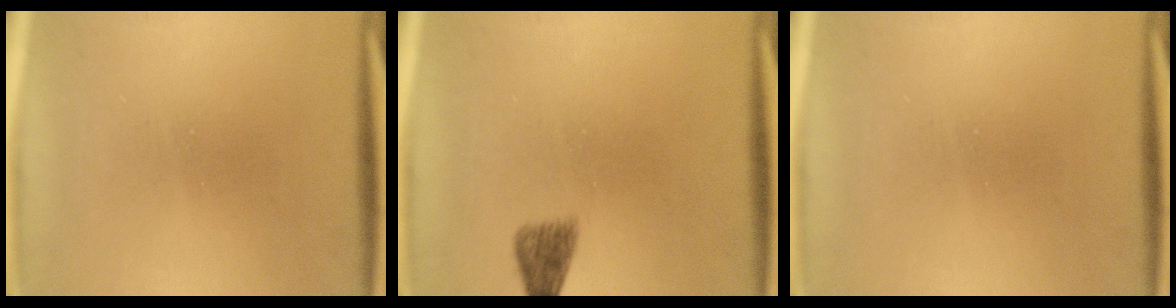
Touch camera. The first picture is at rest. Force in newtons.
{"total": 2.1}
{"total": 0.0}